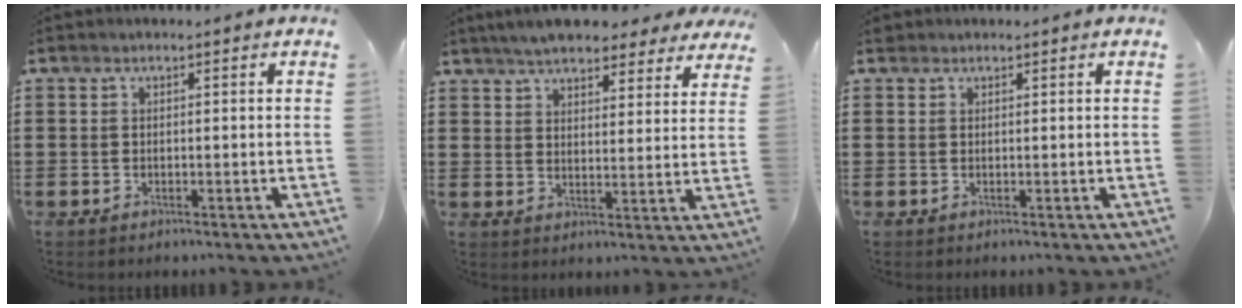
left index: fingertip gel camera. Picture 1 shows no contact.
{"total": 5.8, "force": [5.5, 1.0, 1.8], "torque": [-0.056, -0.013, 0.101]}
{"total": 0.7, "force": [0.6, 0.4, 0.1], "torque": [-0.005, 0.003, 0.012]}